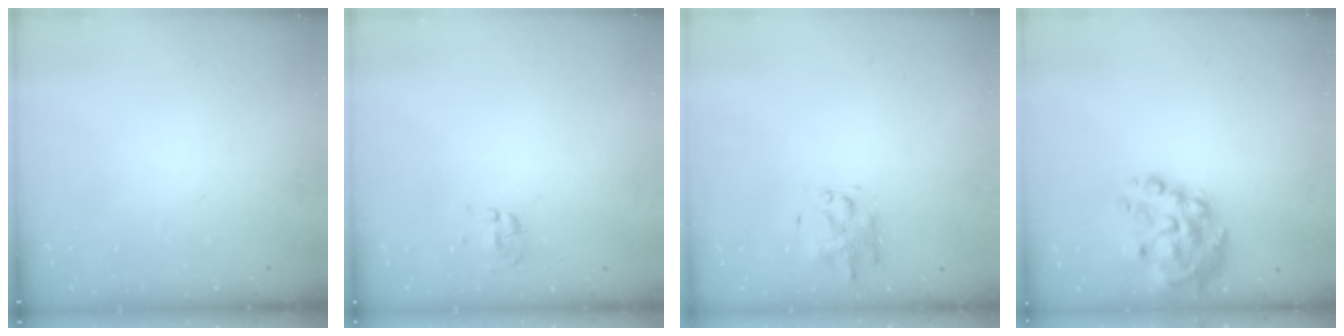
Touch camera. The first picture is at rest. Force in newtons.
{"total": 1.1, "press": 1.0, "slide": 0.5}
{"total": 1.4, "press": 1.1, "slide": 0.8}
{"total": 11.5, "press": 11.0, "slide": 3.3}